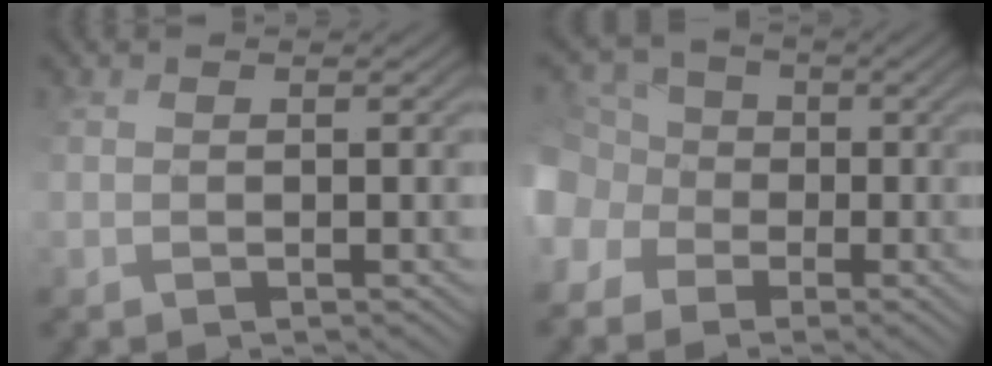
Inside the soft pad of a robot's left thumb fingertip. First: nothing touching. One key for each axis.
{"total": 10.0, "fx": -2.6, "fy": 8.7, "fz": 4.1, "tx": -0.135, "ty": -0.019, "tz": -0.076}